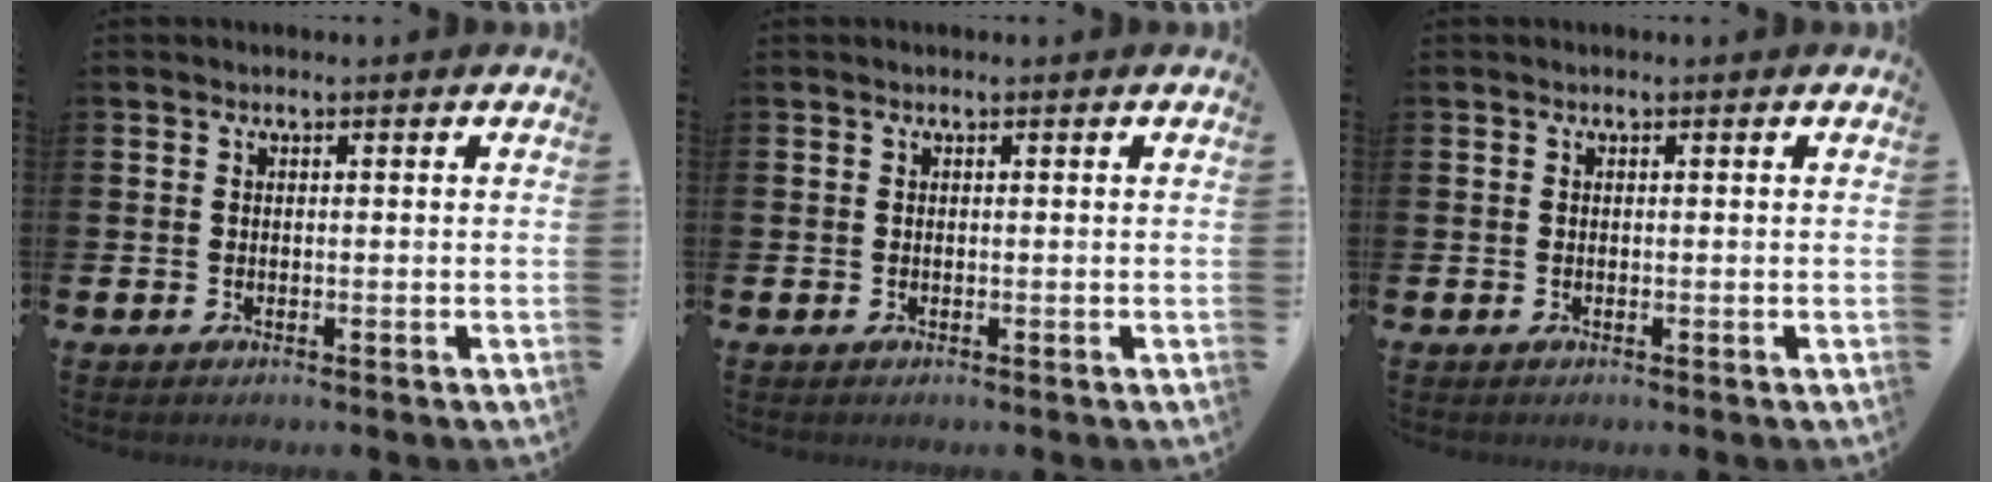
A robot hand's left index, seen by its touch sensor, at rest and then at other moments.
{"total": 0.0}
{"total": 0.0}